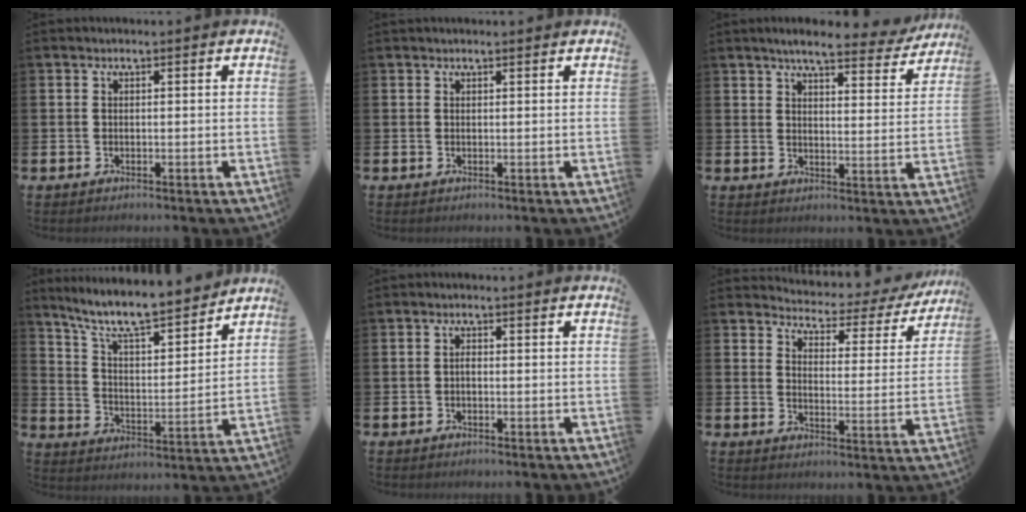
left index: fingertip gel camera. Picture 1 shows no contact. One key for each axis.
{"total": 0.6, "fx": 0.6, "fy": 0.0, "fz": 0.1, "tx": 0.005, "ty": -0.003, "tz": 0.009}
{"total": 6.2, "fx": 5.6, "fy": 1.1, "fz": 2.4, "tx": -0.048, "ty": -0.028, "tz": 0.092}
{"total": 9.0, "fx": 8.3, "fy": 1.2, "fz": 3.3, "tx": -0.098, "ty": -0.061, "tz": 0.141}
{"total": 0.9, "fx": -0.3, "fy": 0.4, "fz": 0.7, "tx": -0.013, "ty": 0.001, "tz": -0.007}
{"total": 3.3, "fx": 3.1, "fy": 1.1, "fz": 0.6, "tx": -0.030, "ty": -0.035, "tz": 0.042}